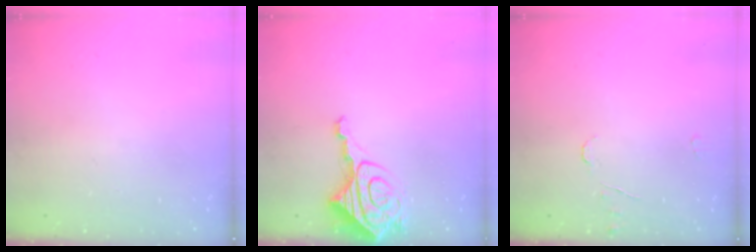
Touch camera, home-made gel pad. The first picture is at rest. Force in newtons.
{"total": 11.3, "press": 11.3, "slide": 1.1}
{"total": 5.4, "press": 5.4, "slide": 0.5}